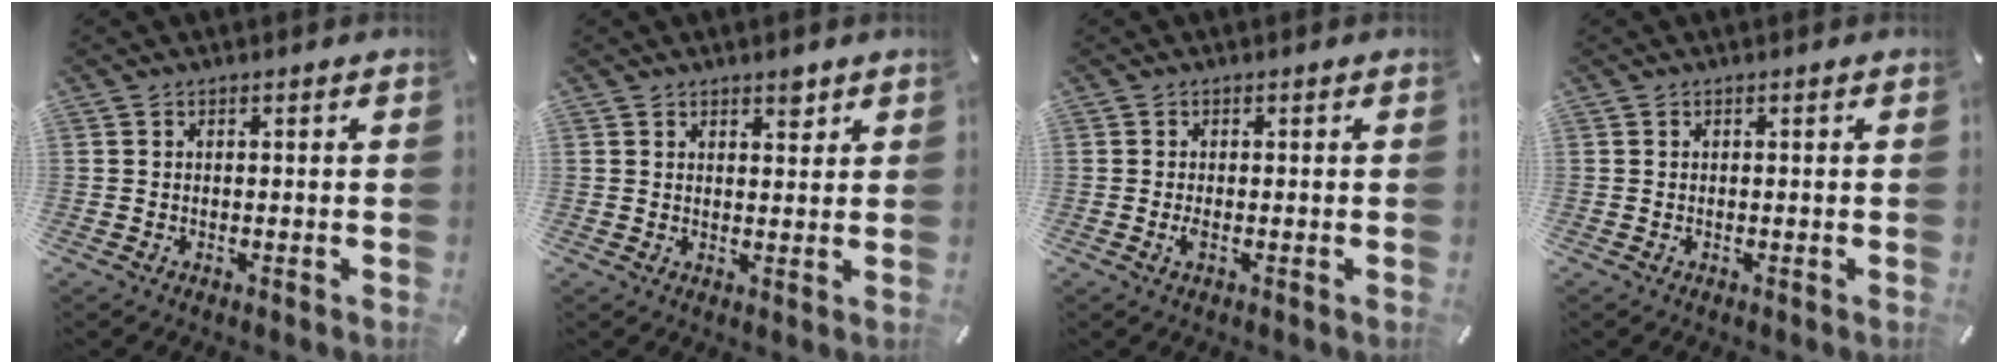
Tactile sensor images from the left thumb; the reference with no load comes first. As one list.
[{"total": 2.9, "force": [2.2, 1.4, 1.1], "torque": [0.007, -0.017, 0.034]}, {"total": 1.6, "force": [-0.3, 0.4, 1.5], "torque": [-0.035, -0.006, -0.006]}, {"total": 0.0}]